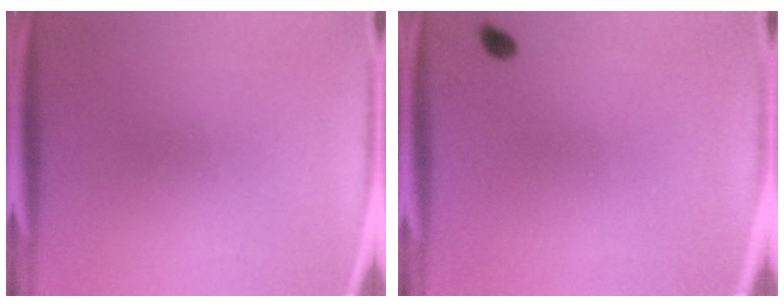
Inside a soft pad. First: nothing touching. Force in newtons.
{"total": 1.3}